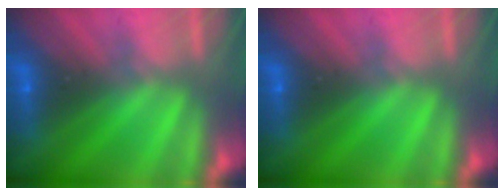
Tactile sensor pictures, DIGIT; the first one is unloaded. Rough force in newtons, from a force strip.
{"total": 0.0}